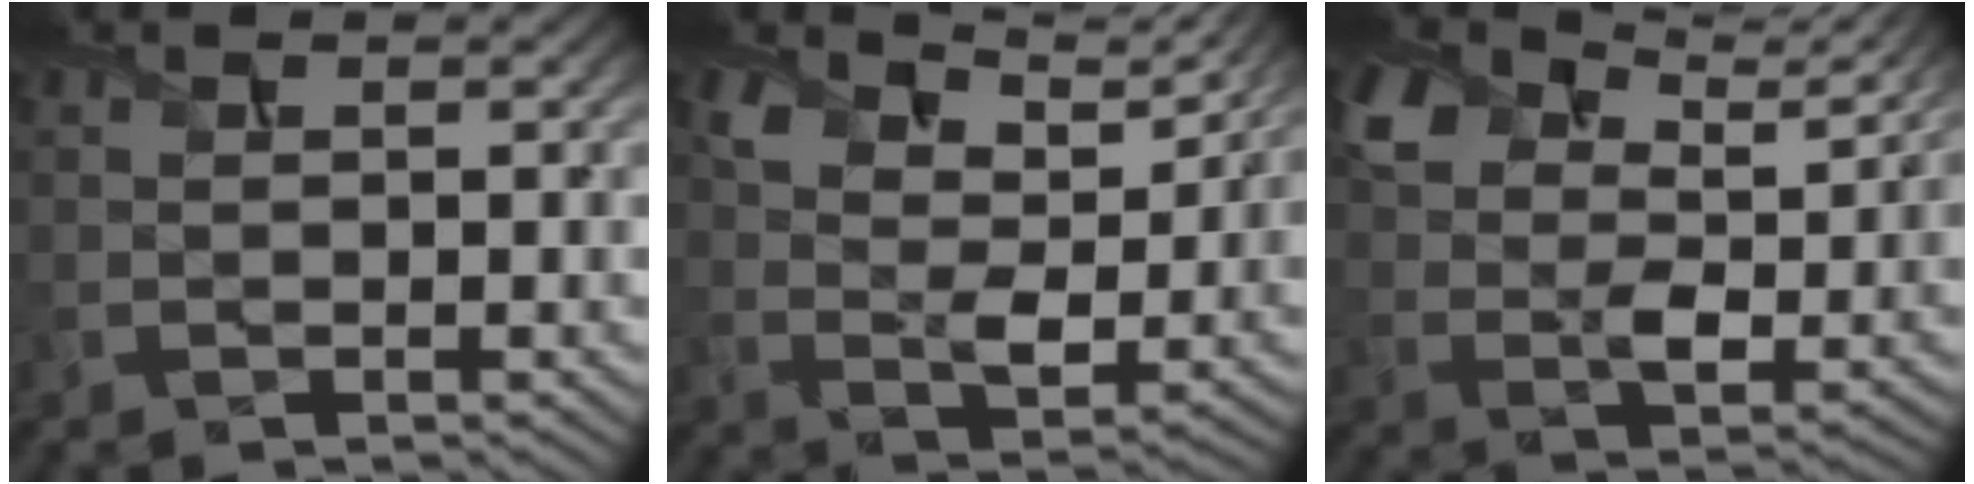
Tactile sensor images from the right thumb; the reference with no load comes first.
{"total": 9.8, "force": [7.0, 4.0, 5.5], "torque": [-0.125, -0.005, 0.132]}
{"total": 10.7, "force": [7.2, 5.3, 6.0], "torque": [-0.139, -0.003, 0.138]}